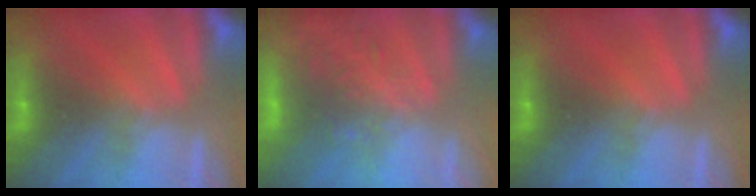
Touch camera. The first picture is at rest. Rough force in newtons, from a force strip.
{"total": 8.9}
{"total": 0.0}